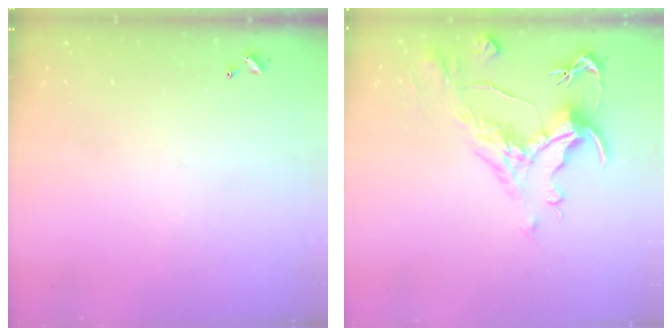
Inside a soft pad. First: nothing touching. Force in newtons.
{"total": 2.6, "press": 2.1, "slide": 1.6}